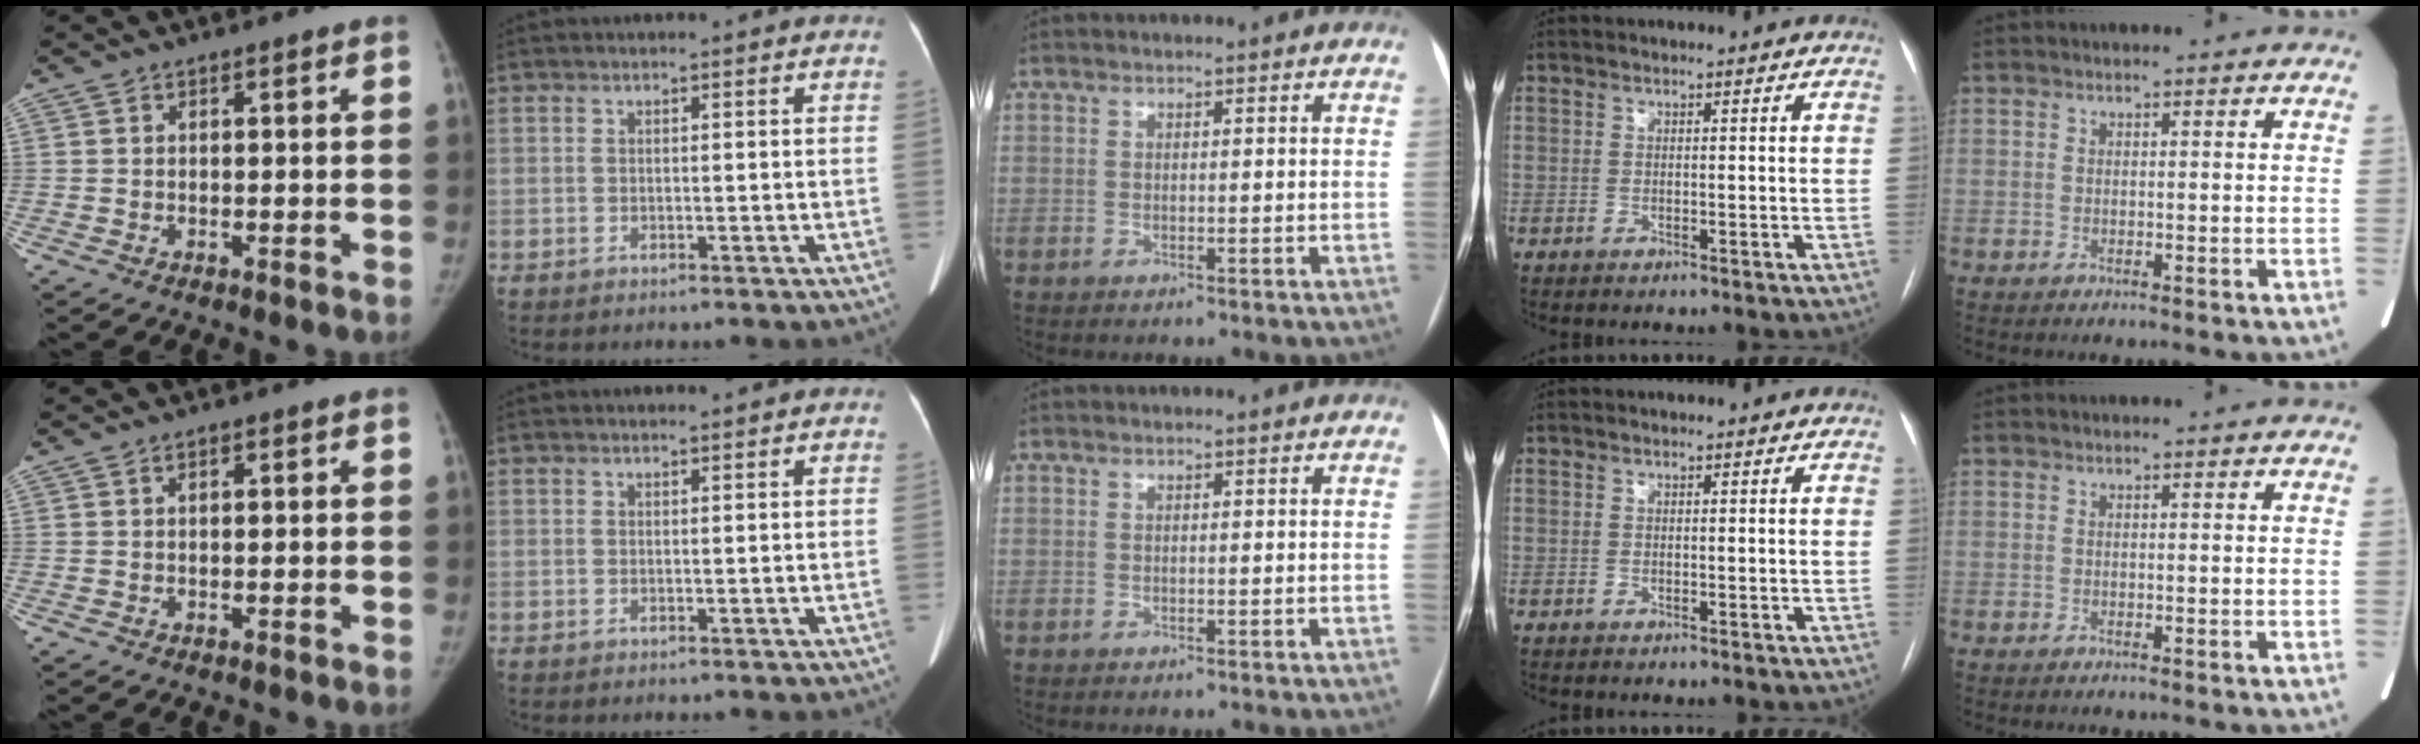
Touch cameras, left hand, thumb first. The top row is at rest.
{"thumb": {"total": 1.2, "force": [0.1, 0.7, 0.9], "torque": [-0.011, 0.004, -0.001]}, "index": {"total": 0.8, "force": [0.7, 0.0, 0.2], "torque": [-0.004, -0.006, 0.013]}}